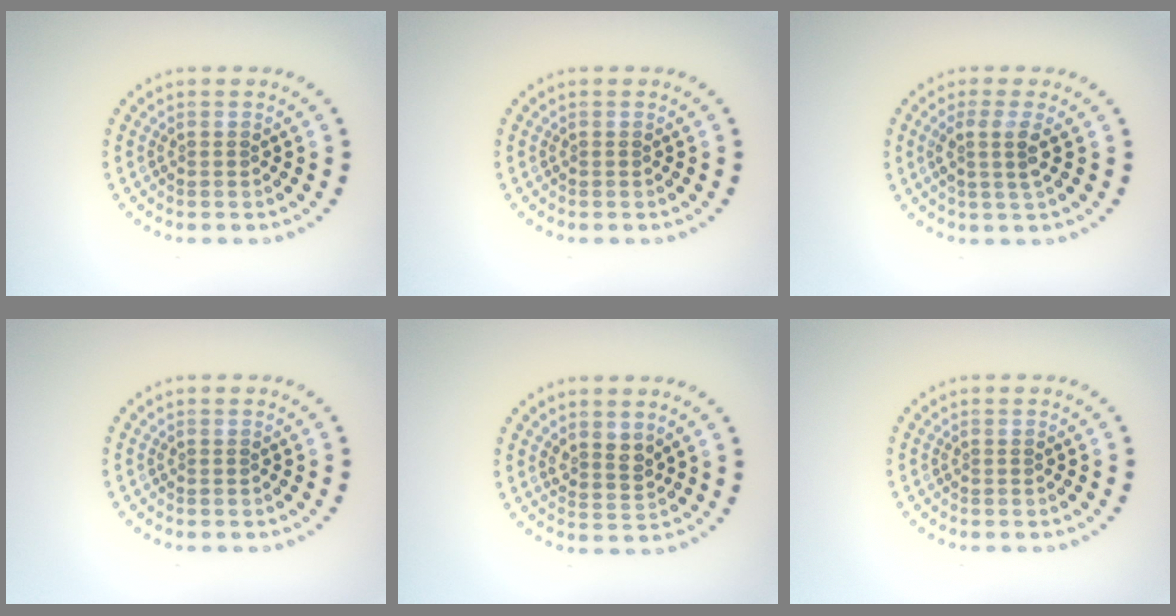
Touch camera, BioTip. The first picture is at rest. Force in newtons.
{"total": 0.0}
{"total": 2.4, "press": 1.8, "slide": 1.6}
{"total": 0.0}
{"total": 2.0, "press": 1.7, "slide": 1.2}
{"total": 0.0}